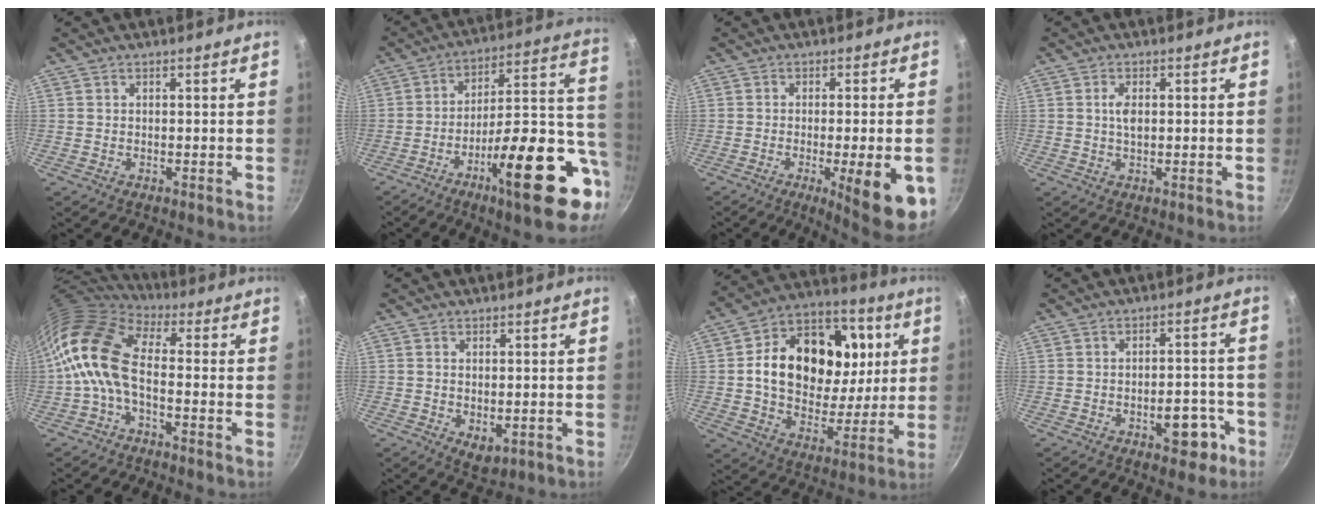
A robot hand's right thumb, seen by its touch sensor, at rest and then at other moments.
{"total": 23.3, "force": [-8.1, 7.4, 20.6], "torque": [-0.251, 0.038, -0.120]}
{"total": 12.6, "force": [-4.2, 2.5, 11.6], "torque": [-0.142, 0.003, -0.051]}
{"total": 2.7, "force": [0.3, 1.2, 2.4], "torque": [-0.045, 0.002, 0.004]}
{"total": 12.1, "force": [-1.9, 6.4, 10.1], "torque": [-0.187, 0.030, -0.055]}
{"total": 4.0, "force": [-0.5, 2.4, 3.1], "torque": [-0.046, -0.015, -0.003]}
{"total": 24.6, "force": [4.8, 17.7, 16.4], "torque": [-0.227, 0.004, 0.069]}
{"total": 7.3, "force": [-3.3, 3.8, 5.3], "torque": [-0.044, 0.025, -0.036]}